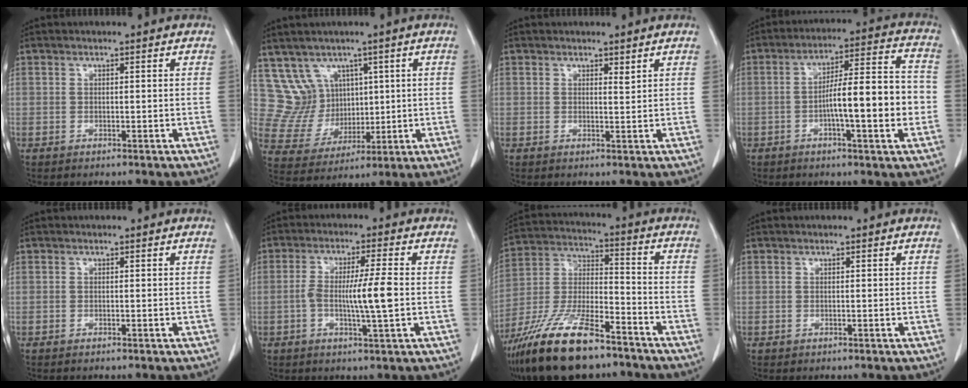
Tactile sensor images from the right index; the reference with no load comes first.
{"total": 8.1, "force": [4.5, 6.7, 1.0], "torque": [-0.029, 0.036, 0.104]}
{"total": 1.1, "force": [0.9, 0.2, 0.6], "torque": [-0.011, -0.008, 0.014]}
{"total": 12.9, "force": [-2.5, 1.6, 12.5], "torque": [-0.197, 0.022, -0.040]}
{"total": 0.0}
{"total": 6.9, "force": [-0.8, 0.1, 6.8], "torque": [-0.128, 0.001, -0.014]}
{"total": 17.3, "force": [-12.3, 4.5, 11.2], "torque": [-0.247, -0.022, -0.229]}
{"total": 0.0}